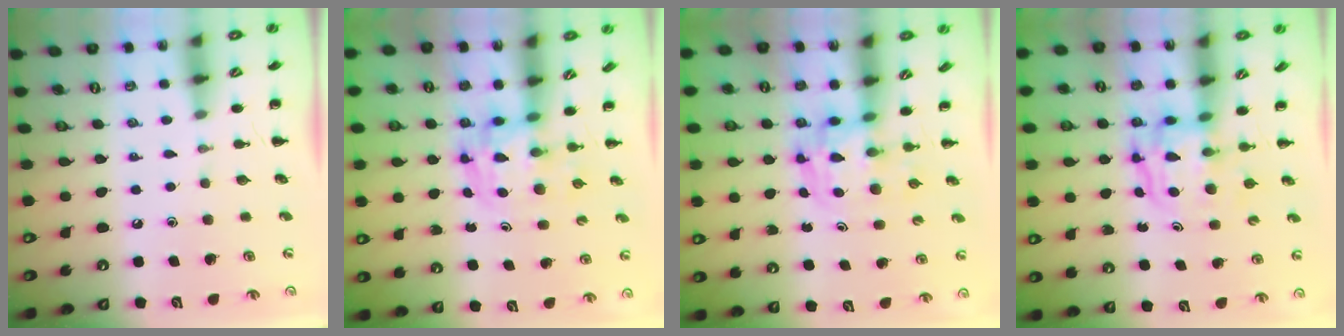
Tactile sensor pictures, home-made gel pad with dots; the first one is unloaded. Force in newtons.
{"total": 3.6, "press": 3.5, "slide": 0.6}
{"total": 3.6, "press": 3.5, "slide": 0.6}
{"total": 3.8, "press": 3.8, "slide": 0.4}